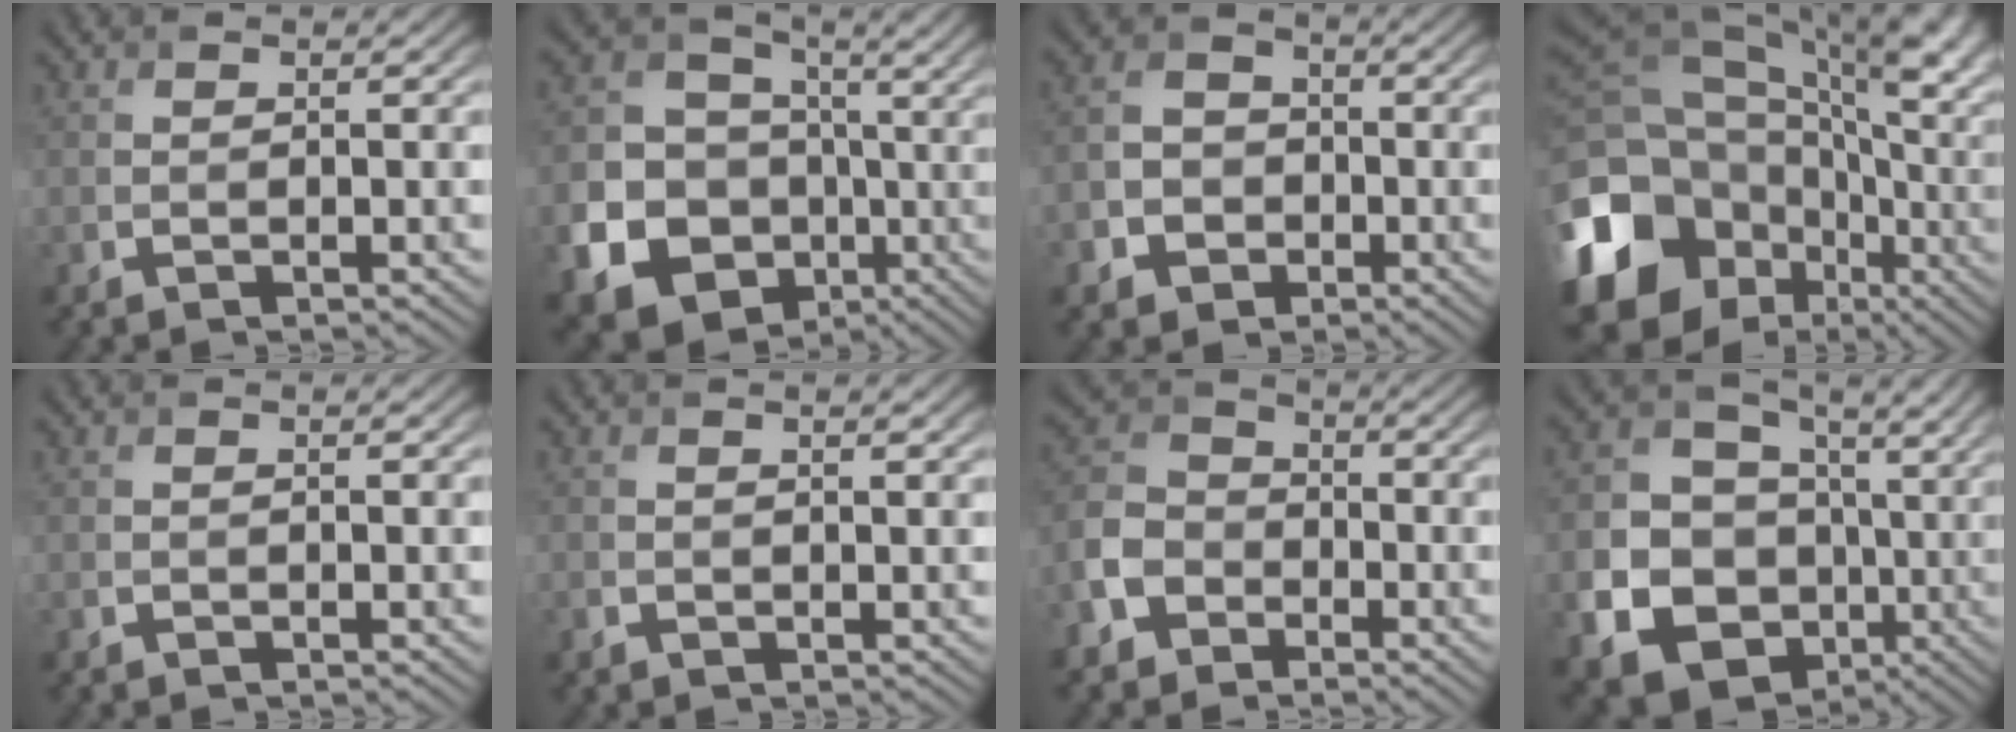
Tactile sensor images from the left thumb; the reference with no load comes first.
{"total": 16.1, "force": [-4.2, 14.1, 6.6], "torque": [-0.169, -0.045, -0.076]}
{"total": 6.1, "force": [-2.5, 5.0, 2.3], "torque": [-0.054, -0.011, -0.058]}
{"total": 22.2, "force": [-3.2, 17.9, 12.8], "torque": [-0.297, -0.029, -0.051]}
{"total": 0.0}
{"total": 1.1, "force": [0.3, 0.6, 0.9], "torque": [-0.022, -0.001, 0.010]}
{"total": 7.7, "force": [-4.0, 5.7, 3.2], "torque": [-0.099, -0.008, -0.096]}
{"total": 13.3, "force": [-2.5, 11.4, 6.5], "torque": [-0.166, -0.049, -0.036]}